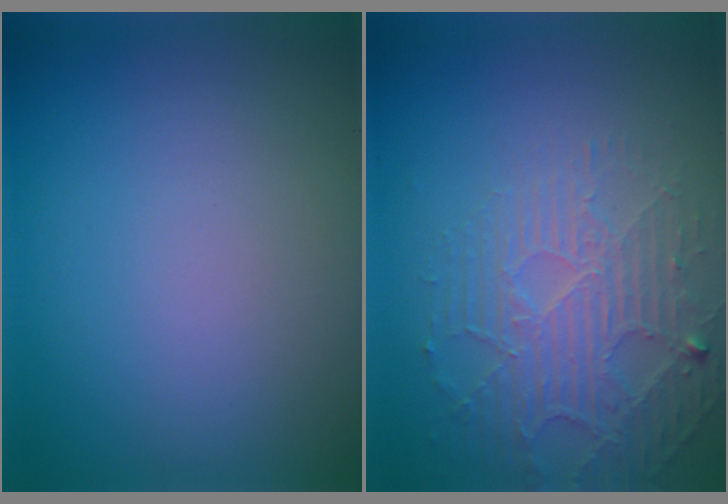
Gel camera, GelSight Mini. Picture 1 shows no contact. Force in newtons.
{"total": 4.7, "press": 3.4, "slide": 3.3}